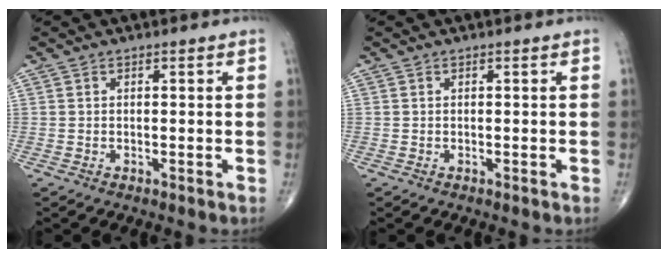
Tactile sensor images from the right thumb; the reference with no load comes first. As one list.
[{"total": 0.0}]